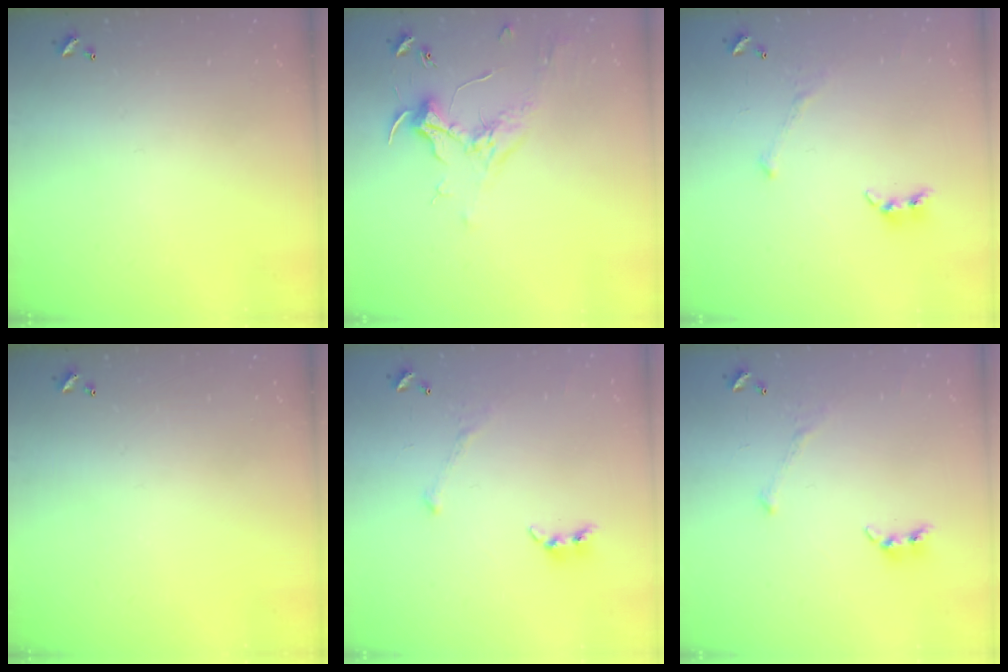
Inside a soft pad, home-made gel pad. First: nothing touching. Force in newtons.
{"total": 1.8, "press": 1.6, "slide": 0.8}
{"total": 3.9, "press": 3.8, "slide": 0.7}
{"total": 0.0}
{"total": 3.9, "press": 3.8, "slide": 0.7}
{"total": 3.9, "press": 3.8, "slide": 0.7}